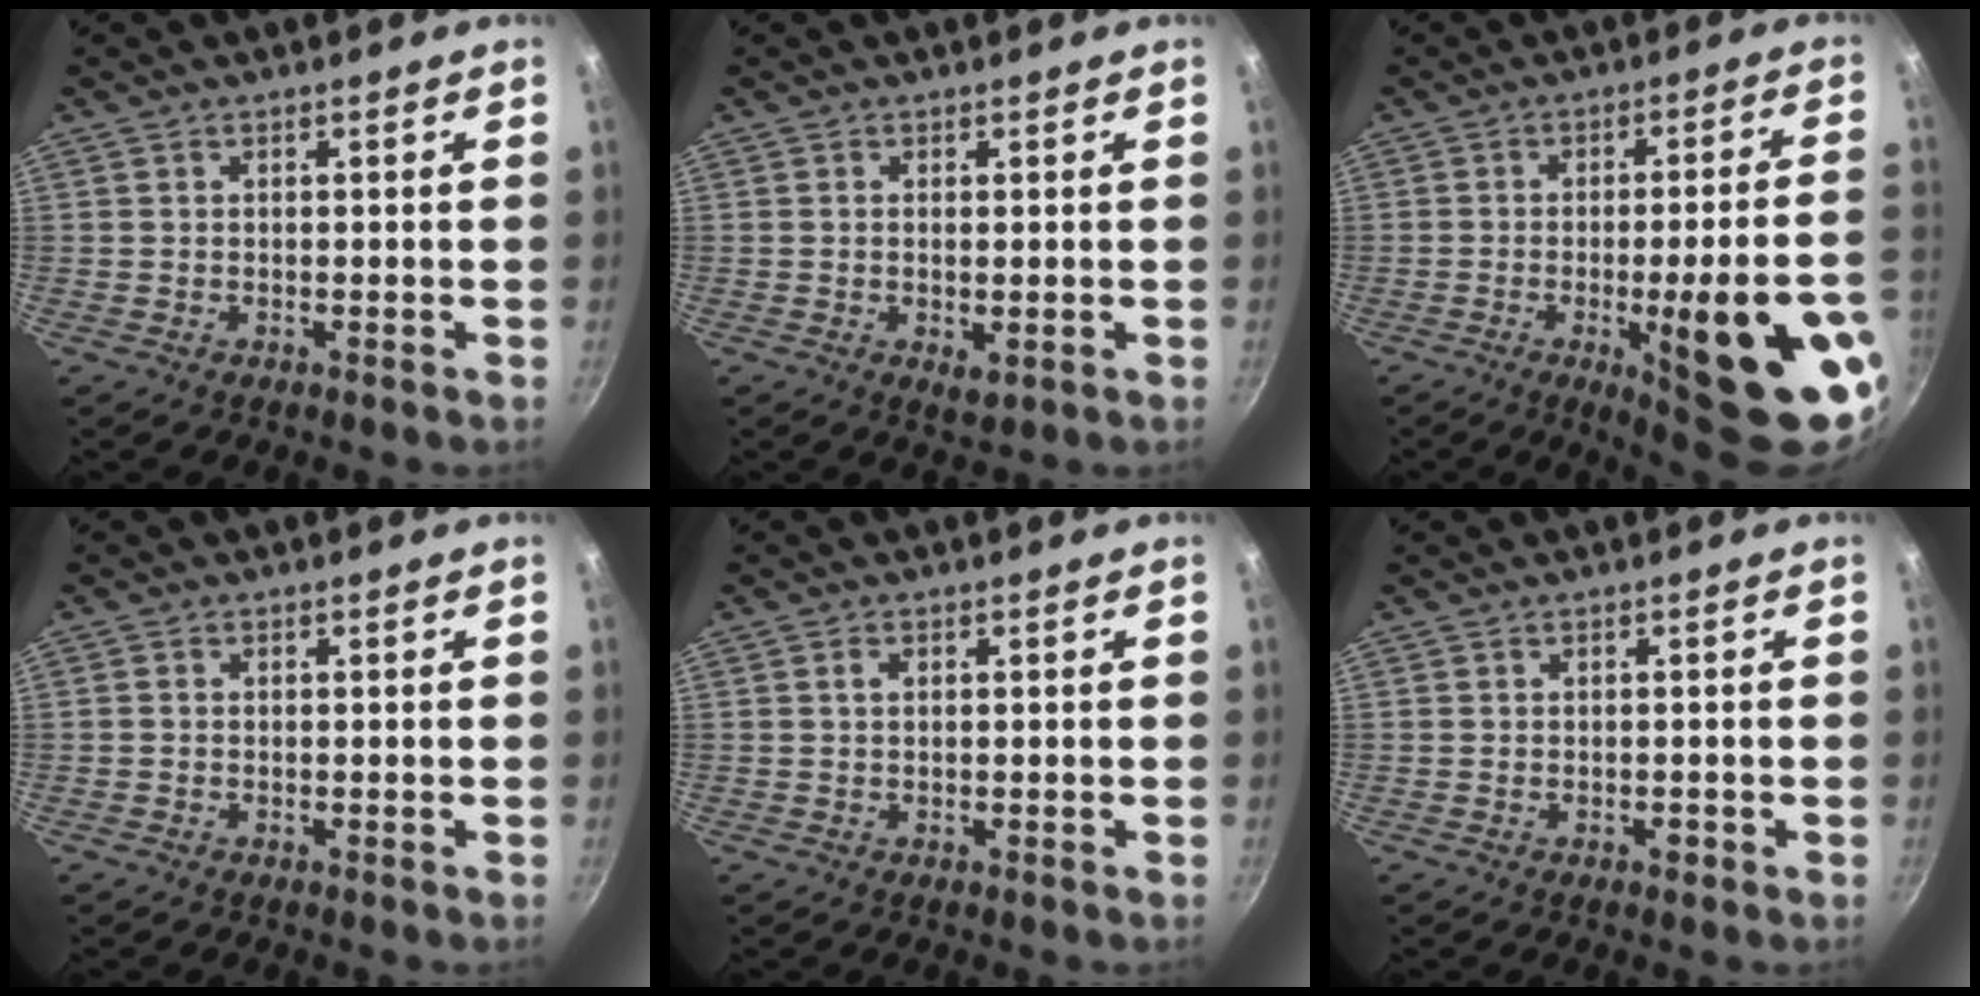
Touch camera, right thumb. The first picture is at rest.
{"total": 2.5, "force": [-0.3, 1.1, 2.3], "torque": [-0.038, -0.010, -0.002]}
{"total": 21.0, "force": [-7.6, 4.3, 19.2], "torque": [-0.228, 0.023, -0.093]}
{"total": 0.5, "force": [-0.2, 0.5, 0.2], "torque": [-0.003, 0.002, -0.005]}
{"total": 1.3, "force": [0.4, 0.8, 0.9], "torque": [-0.013, 0.004, 0.006]}
{"total": 1.1, "force": [-0.5, 0.6, 0.7], "torque": [-0.011, 0.004, -0.007]}